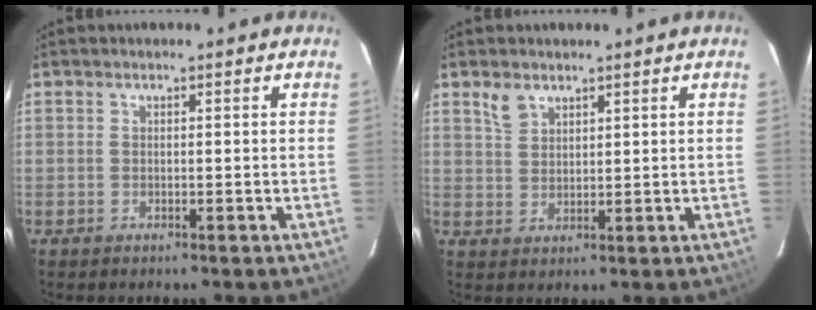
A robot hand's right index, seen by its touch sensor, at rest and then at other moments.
{"total": 3.5, "force": [2.5, 2.1, 1.5], "torque": [-0.027, 0.005, 0.050]}